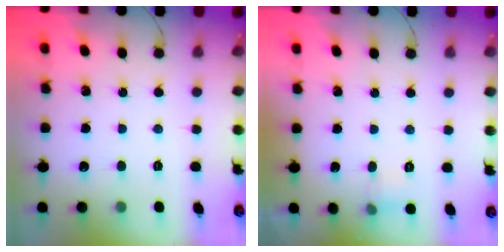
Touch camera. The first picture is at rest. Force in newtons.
{"total": 4.7, "press": 4.5, "slide": 1.3}